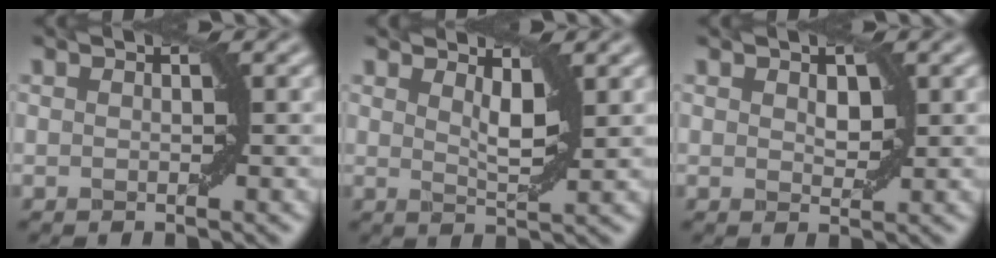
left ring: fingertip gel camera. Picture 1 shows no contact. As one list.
[{"total": 2.2, "force": [1.4, 0.5, 1.7], "torque": [-0.027, -0.008, 0.025]}, {"total": 1.7, "force": [0.5, 1.0, 1.2], "torque": [-0.018, -0.002, 0.013]}]